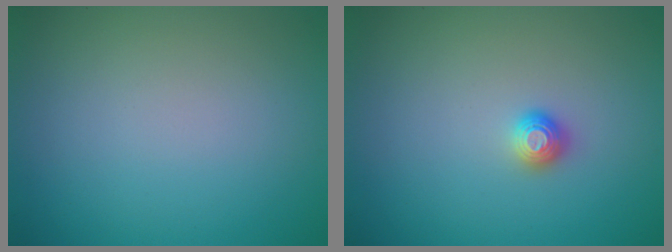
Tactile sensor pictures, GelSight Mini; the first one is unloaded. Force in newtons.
{"total": 1.1, "press": 1.0, "slide": 0.2}